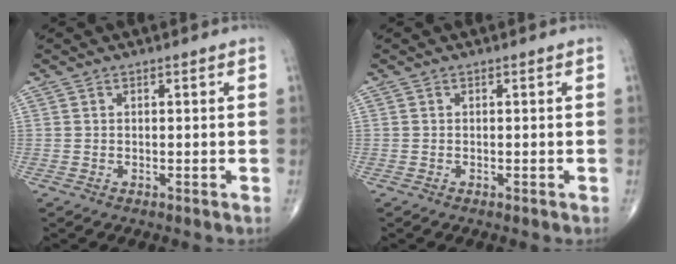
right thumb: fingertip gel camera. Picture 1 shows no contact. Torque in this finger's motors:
{"motor_torque": [2.49, 0.85, -0.04, -0.19, -0.01]}